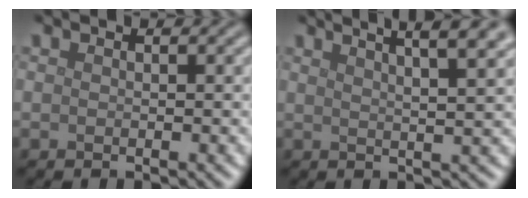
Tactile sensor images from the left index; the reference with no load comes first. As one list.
[{"total": 9.4, "force": [6.0, 3.4, 6.5], "torque": [-0.044, 0.051, 0.046]}]